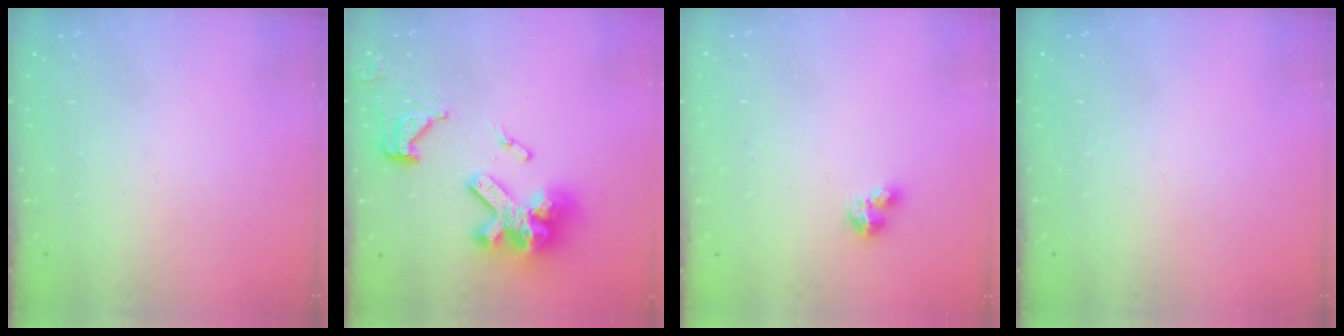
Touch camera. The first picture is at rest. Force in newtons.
{"total": 20.2, "press": 20.1, "slide": 2.1}
{"total": 2.8, "press": 2.8, "slide": 0.2}
{"total": 0.0}